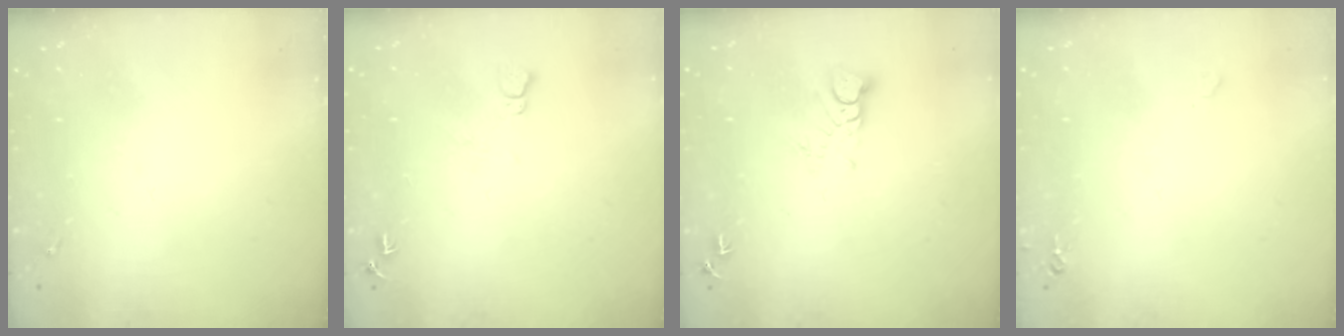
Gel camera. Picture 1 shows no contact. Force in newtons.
{"total": 6.6, "press": 6.6, "slide": 0.7}
{"total": 4.3, "press": 4.3, "slide": 0.4}
{"total": 4.1, "press": 4.0, "slide": 0.7}